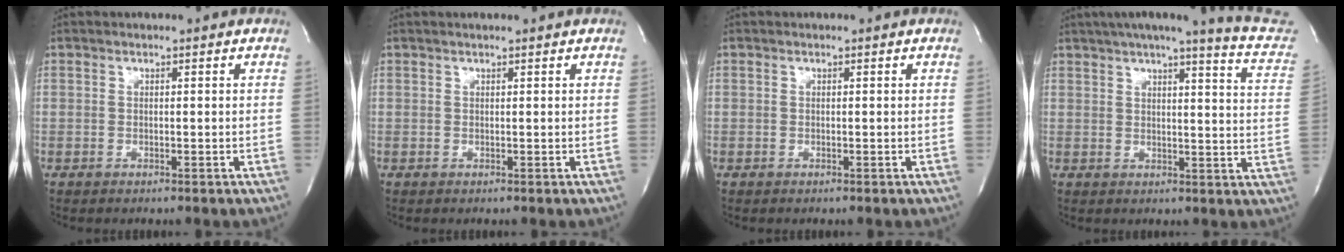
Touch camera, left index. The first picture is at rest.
{"total": 1.6, "force": [1.3, 0.0, 0.8], "torque": [-0.015, 0.013, 0.018]}
{"total": 0.0}
{"total": 17.5, "force": [15.4, 0.1, 8.4], "torque": [-0.111, -0.047, 0.170]}